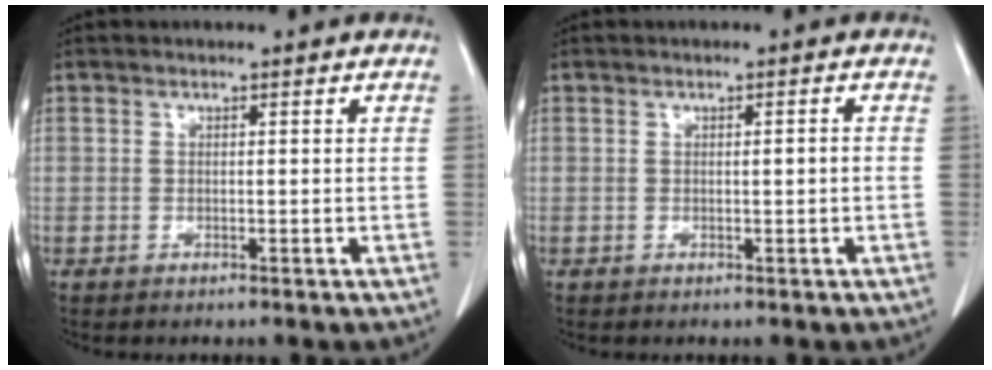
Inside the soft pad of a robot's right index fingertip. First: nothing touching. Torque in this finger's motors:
{"motor_torque": [0.23, -0.22, 0.12, 0.03]}